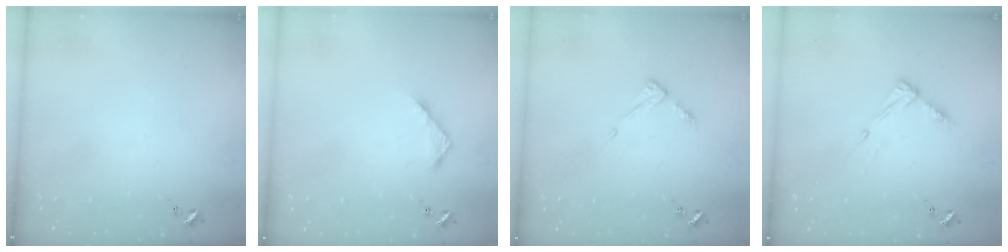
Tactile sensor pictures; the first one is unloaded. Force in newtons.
{"total": 4.6, "press": 4.6, "slide": 0.5}
{"total": 5.3, "press": 5.3, "slide": 0.4}
{"total": 6.8, "press": 6.8, "slide": 0.5}